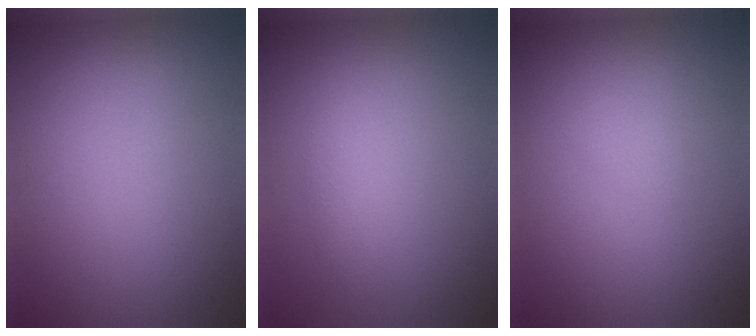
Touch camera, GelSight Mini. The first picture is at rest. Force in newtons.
{"total": 1.6, "press": 1.6, "slide": 0.1}
{"total": 0.6, "press": 0.6, "slide": 0.1}